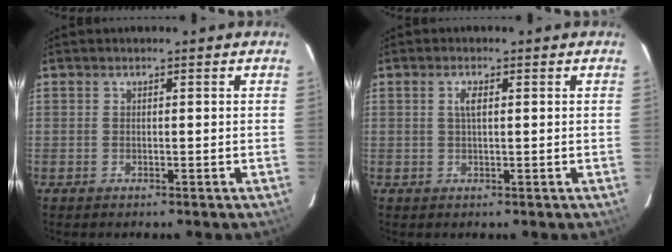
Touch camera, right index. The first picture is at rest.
{"total": 1.8, "force": [0.5, 0.5, 1.6], "torque": [-0.032, 0.003, 0.009]}